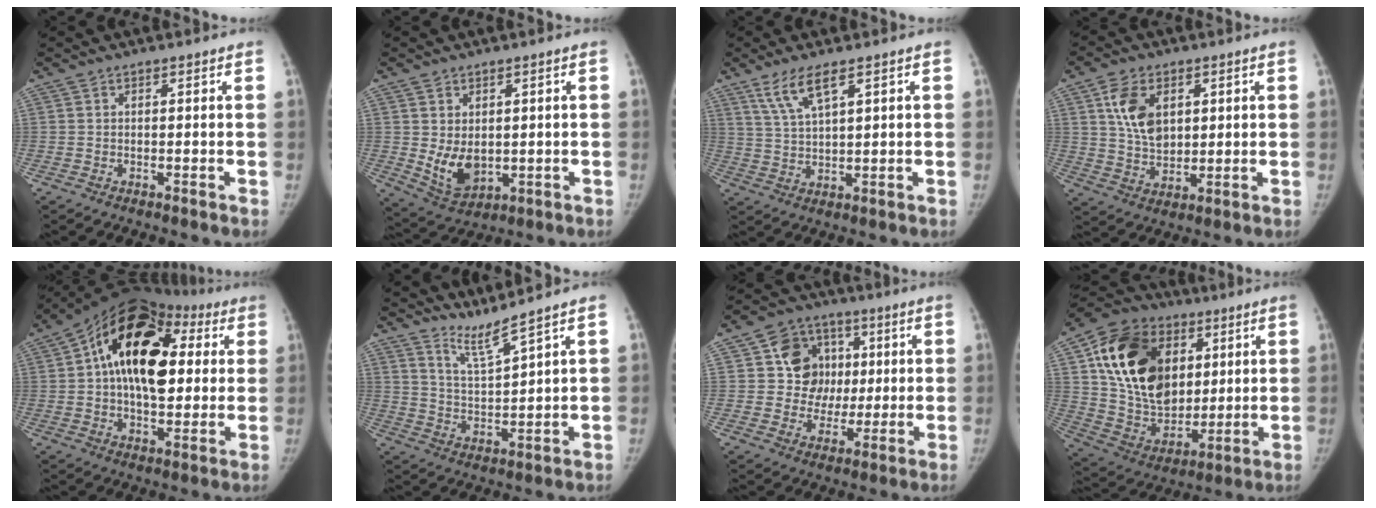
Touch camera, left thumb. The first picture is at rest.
{"total": 7.6, "force": [0.0, 5.3, 5.3], "torque": [-0.074, -0.012, 0.023]}
{"total": 6.4, "force": [3.6, 1.8, 5.0], "torque": [-0.098, -0.012, 0.079]}
{"total": 9.6, "force": [3.1, 6.4, 6.5], "torque": [-0.096, -0.016, 0.063]}
{"total": 22.7, "force": [4.3, 13.6, 17.6], "torque": [-0.256, 0.025, 0.057]}
{"total": 5.2, "force": [4.7, -1.4, 1.8], "torque": [-0.039, -0.060, 0.104]}
{"total": 11.7, "force": [2.2, 10.7, 4.2], "torque": [-0.014, 0.007, 0.039]}
{"total": 24.6, "force": [6.6, 17.7, 15.8], "torque": [-0.267, -0.012, 0.121]}